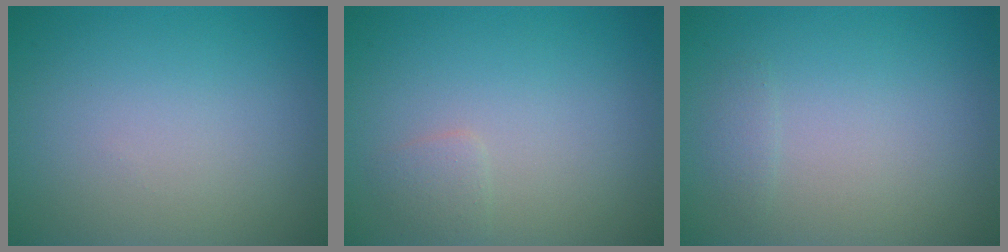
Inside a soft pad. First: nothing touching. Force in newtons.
{"total": 1.0, "press": 1.0, "slide": 0.0}
{"total": 0.6, "press": 0.6, "slide": 0.0}